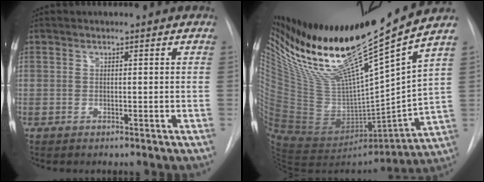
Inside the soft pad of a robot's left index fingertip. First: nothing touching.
{"total": 24.9, "force": [19.2, 0.3, 15.9], "torque": [-0.253, -0.011, 0.346]}